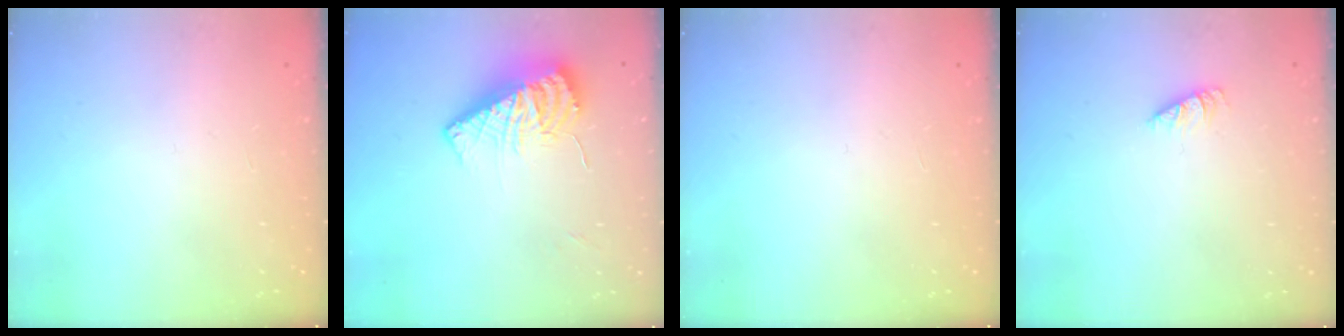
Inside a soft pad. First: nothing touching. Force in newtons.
{"total": 14.6, "press": 14.5, "slide": 1.3}
{"total": 0.0}
{"total": 1.0, "press": 1.0, "slide": 0.1}